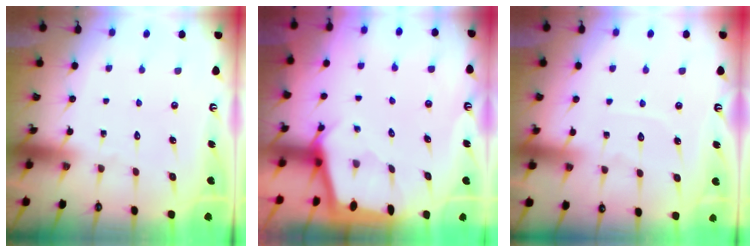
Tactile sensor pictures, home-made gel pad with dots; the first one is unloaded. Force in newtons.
{"total": 2.2, "press": 2.2, "slide": 0.3}
{"total": 3.7, "press": 3.7, "slide": 0.5}